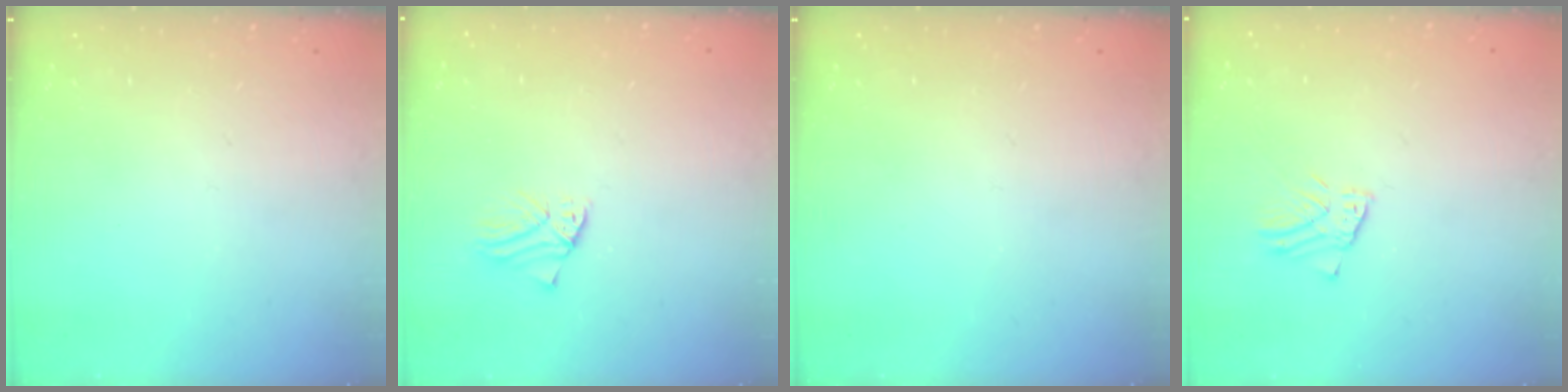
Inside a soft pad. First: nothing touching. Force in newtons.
{"total": 0.7, "press": 0.7, "slide": 0.1}
{"total": 0.0}
{"total": 2.1, "press": 2.1, "slide": 0.1}